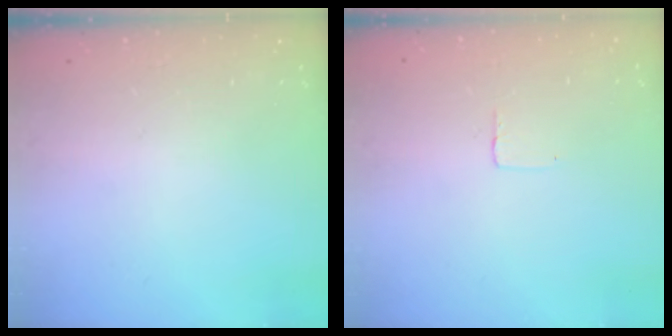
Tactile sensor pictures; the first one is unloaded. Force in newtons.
{"total": 2.5, "press": 2.5, "slide": 0.1}